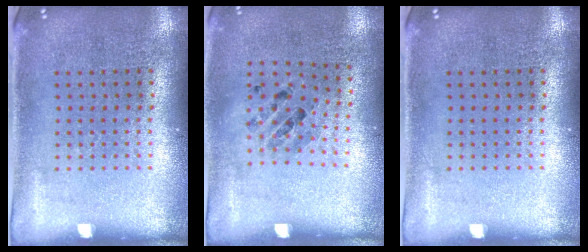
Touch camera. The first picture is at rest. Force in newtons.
{"total": 0.9, "press": 0.7, "slide": 0.5}
{"total": 0.0}